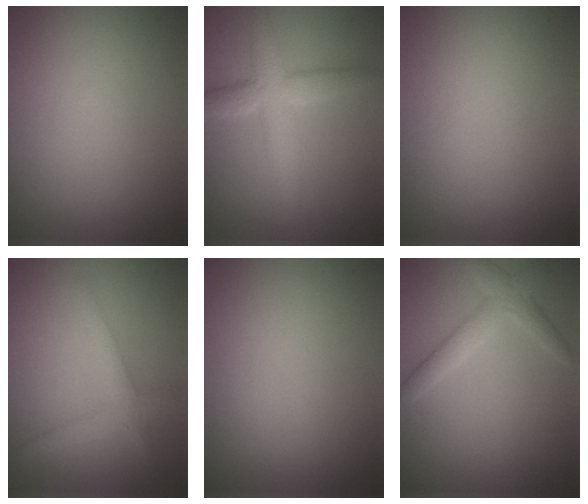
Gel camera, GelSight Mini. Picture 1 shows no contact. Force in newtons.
{"total": 4.7, "press": 4.7, "slide": 0.1}
{"total": 0.0}
{"total": 2.6, "press": 2.6, "slide": 0.1}
{"total": 0.0}
{"total": 2.7, "press": 2.7, "slide": 0.1}